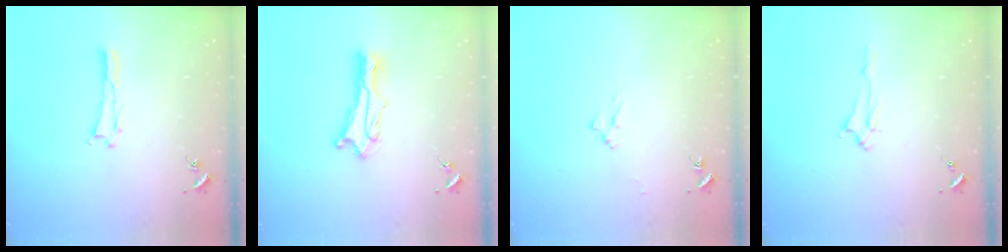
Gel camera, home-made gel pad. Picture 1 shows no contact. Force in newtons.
{"total": 3.0, "press": 3.0, "slide": 0.2}
{"total": 2.0, "press": 2.0, "slide": 0.3}
{"total": 1.4, "press": 1.4, "slide": 0.3}